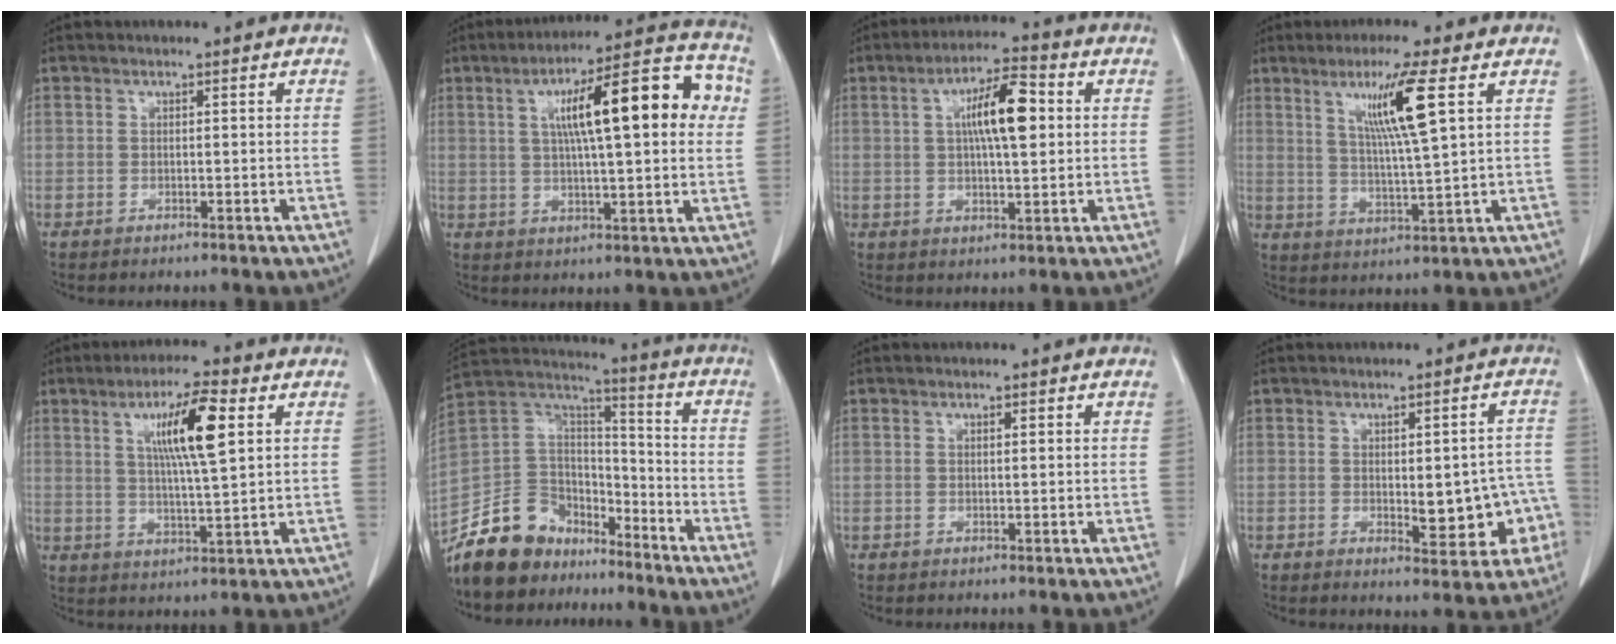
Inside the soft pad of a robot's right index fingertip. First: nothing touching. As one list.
[{"total": 17.6, "force": [4.1, 2.9, 16.8], "torque": [-0.241, 0.040, 0.056]}, {"total": 9.4, "force": [1.9, 2.2, 9.0], "torque": [-0.158, 0.018, 0.031]}, {"total": 9.4, "force": [3.8, -0.9, 8.5], "torque": [-0.155, -0.006, 0.073]}, {"total": 9.8, "force": [3.5, 0.5, 9.2], "torque": [-0.161, 0.004, 0.059]}, {"total": 13.4, "force": [-10.6, 7.8, 2.8], "torque": [-0.064, 0.065, -0.193]}, {"total": 0.9, "force": [0.5, 0.1, 0.7], "torque": [-0.015, 0.001, 0.007]}, {"total": 8.6, "force": [-1.9, 3.6, 7.7], "torque": [-0.076, 0.018, -0.014]}]